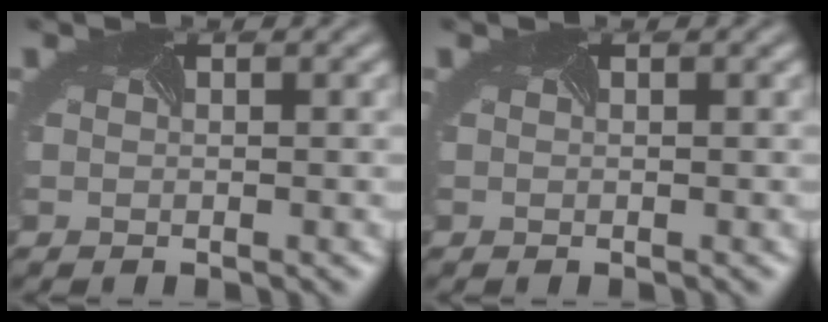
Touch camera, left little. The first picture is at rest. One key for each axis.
{"total": 0.0}